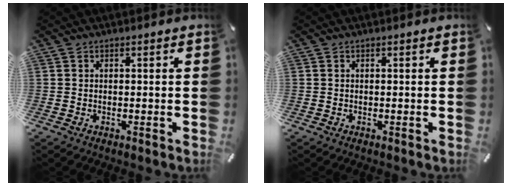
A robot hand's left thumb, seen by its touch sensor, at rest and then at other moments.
{"total": 0.0}